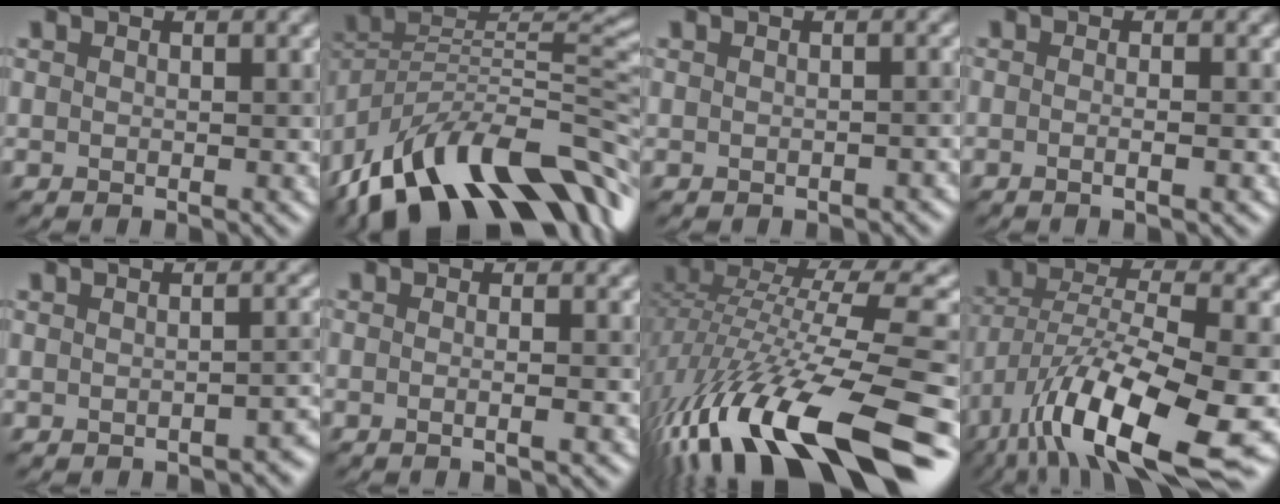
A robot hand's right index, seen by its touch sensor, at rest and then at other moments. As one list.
[{"total": 15.7, "force": [-8.7, 7.0, 11.1], "torque": [-0.200, 0.024, -0.162]}, {"total": 0.7, "force": [-0.4, 0.3, 0.4], "torque": [-0.007, -0.002, -0.001]}, {"total": 3.0, "force": [0.3, 1.6, 2.6], "torque": [0.006, 0.001, -0.021]}, {"total": 1.8, "force": [-1.2, 0.7, 1.1], "torque": [-0.008, 0.001, -0.012]}, {"total": 2.4, "force": [0.2, 1.2, 2.1], "torque": [0.005, -0.006, -0.022]}, {"total": 15.6, "force": [-7.6, 4.6, 12.8], "torque": [-0.251, 0.018, -0.131]}, {"total": 13.1, "force": [-6.8, 3.9, 10.5], "torque": [-0.188, -0.016, -0.121]}]